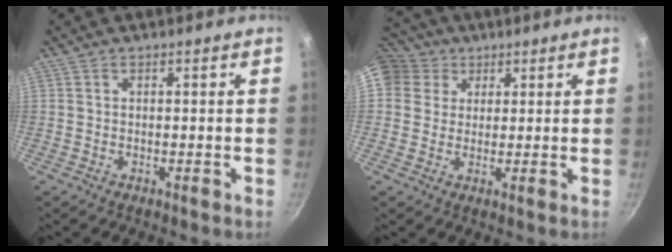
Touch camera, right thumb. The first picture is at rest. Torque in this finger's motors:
{"motor_torque": [0.77, 0.82, 0.86, -0.15, 0.18]}